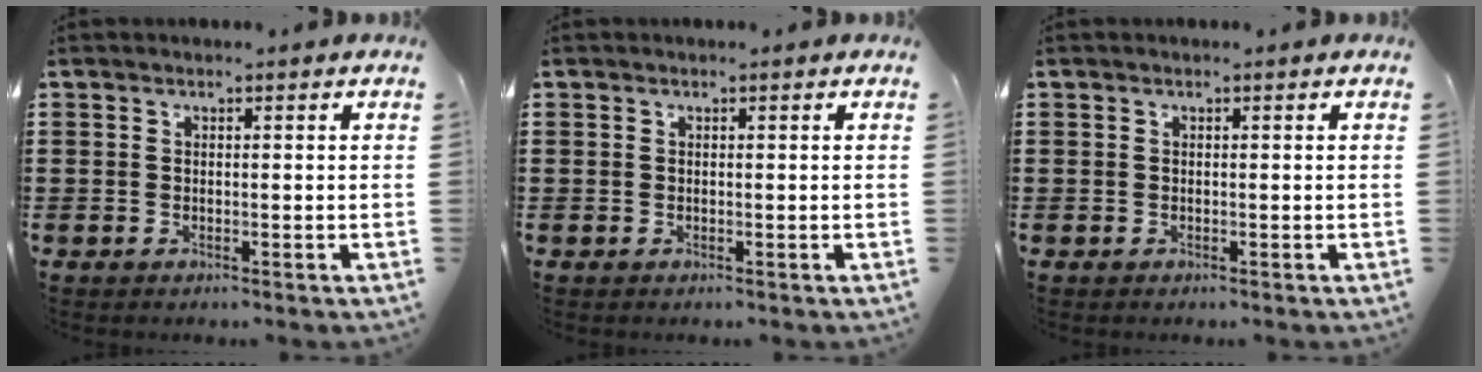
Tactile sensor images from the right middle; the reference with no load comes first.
{"total": 0.0}
{"total": 0.0}